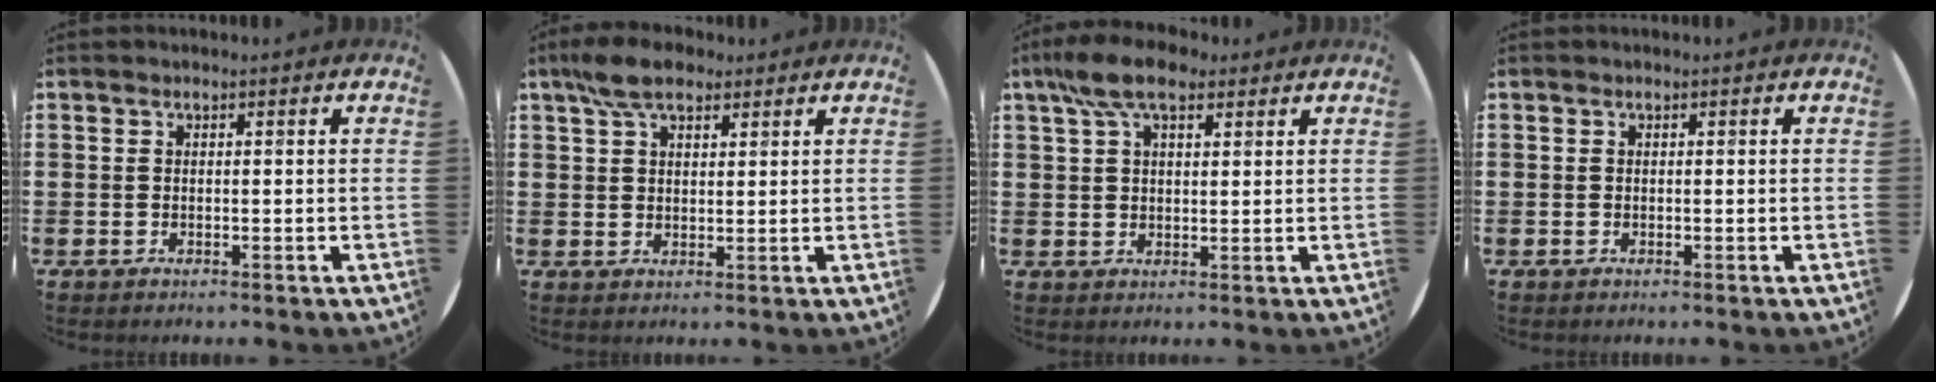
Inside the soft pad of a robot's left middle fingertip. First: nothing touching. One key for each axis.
{"total": 5.0, "fx": 3.7, "fy": 2.4, "fz": 2.4, "tx": -0.048, "ty": 0.005, "tz": 0.068}
{"total": 7.3, "fx": 4.9, "fy": 3.5, "fz": 4.2, "tx": -0.087, "ty": 0.006, "tz": 0.088}
{"total": 0.0}